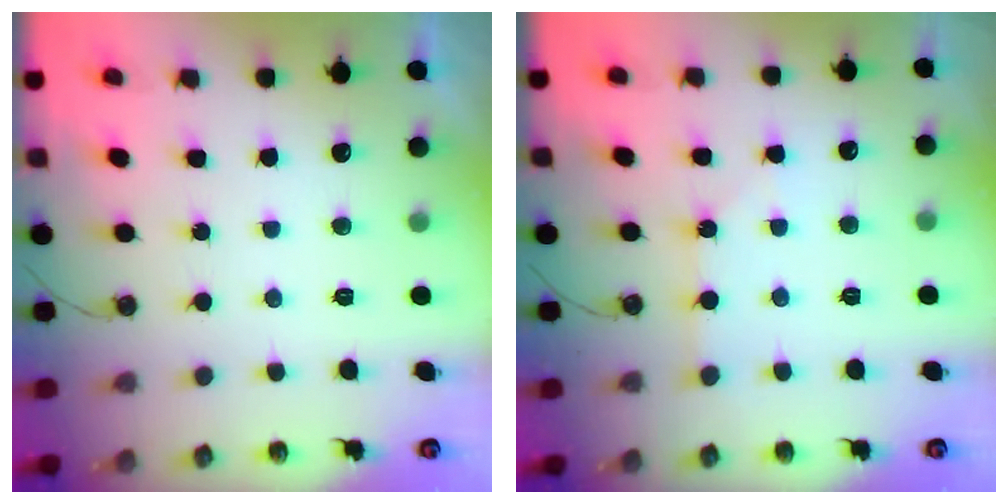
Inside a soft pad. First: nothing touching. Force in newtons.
{"total": 1.7, "press": 1.7, "slide": 0.3}